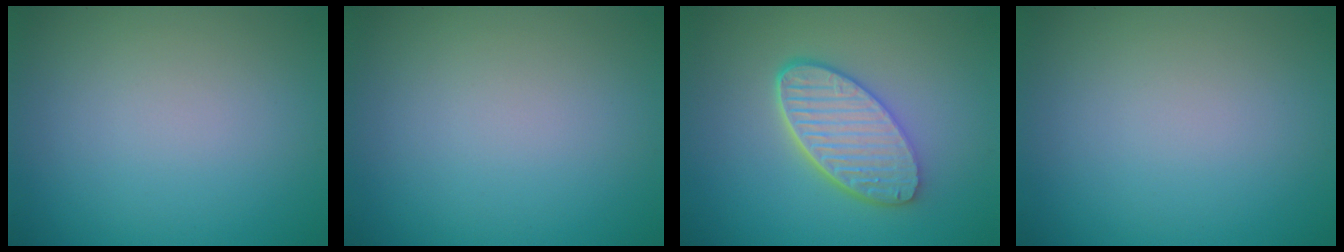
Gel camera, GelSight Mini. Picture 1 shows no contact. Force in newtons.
{"total": 0.0}
{"total": 5.7, "press": 4.5, "slide": 3.5}
{"total": 0.0}